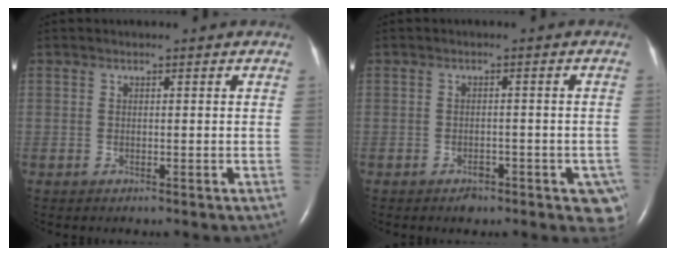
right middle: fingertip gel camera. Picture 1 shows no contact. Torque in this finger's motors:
{"motor_torque": [0.04, -0.07, 0.05, 0.01]}